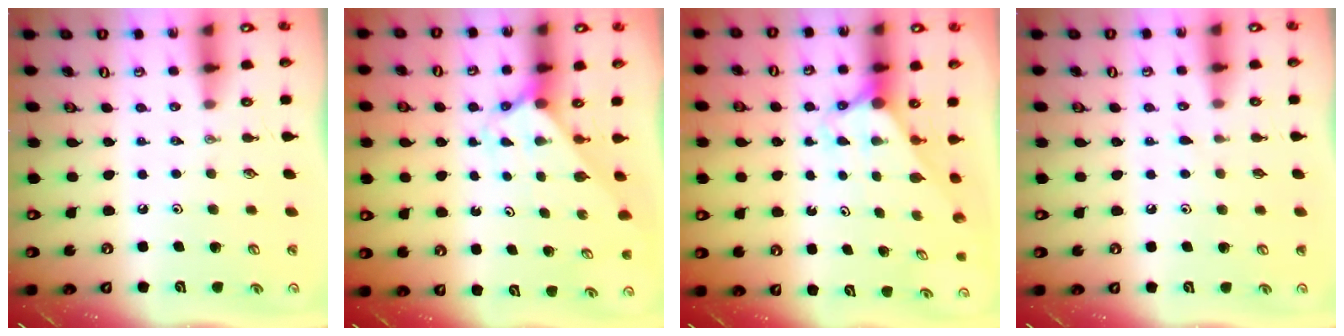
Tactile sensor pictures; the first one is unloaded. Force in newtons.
{"total": 2.0, "press": 2.0, "slide": 0.1}
{"total": 2.9, "press": 2.9, "slide": 0.0}
{"total": 5.8, "press": 5.7, "slide": 0.6}